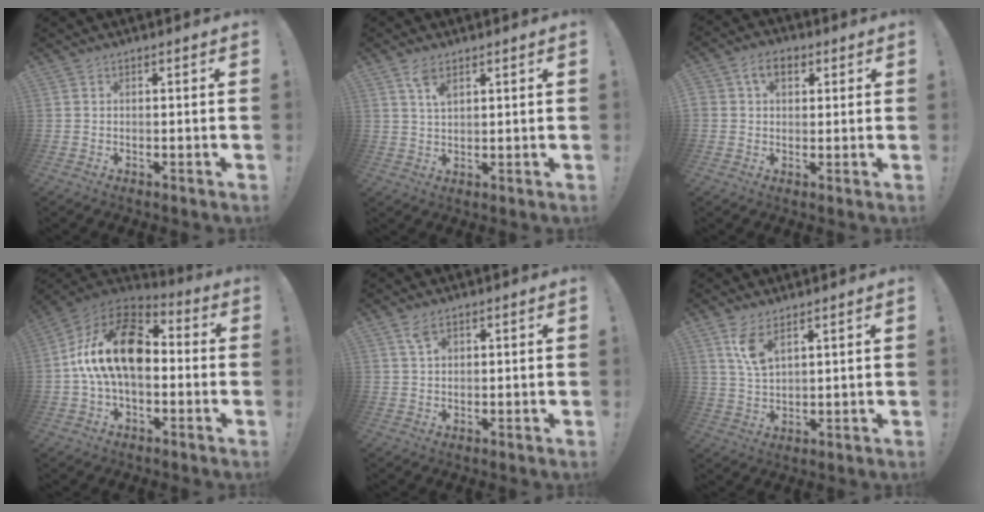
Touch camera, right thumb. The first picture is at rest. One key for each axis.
{"total": 4.5, "fx": 2.8, "fy": 2.0, "fz": 3.0, "tx": -0.041, "ty": -0.016, "tz": 0.046}
{"total": 6.4, "fx": 2.4, "fy": 4.5, "fz": 3.9, "tx": -0.067, "ty": 0.009, "tz": 0.046}
{"total": 20.7, "fx": 2.2, "fy": 12.2, "fz": 16.6, "tx": -0.294, "ty": 0.018, "tz": 0.047}
{"total": 3.5, "fx": 1.9, "fy": 2.1, "fz": 2.1, "tx": -0.029, "ty": -0.005, "tz": 0.034}
{"total": 7.2, "fx": 4.3, "fy": 2.9, "fz": 5.0, "tx": -0.085, "ty": -0.019, "tz": 0.078}